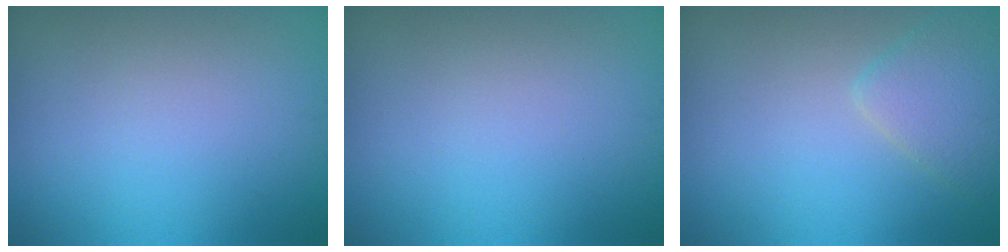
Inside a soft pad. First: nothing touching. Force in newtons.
{"total": 0.0}
{"total": 2.6, "press": 2.6, "slide": 0.2}